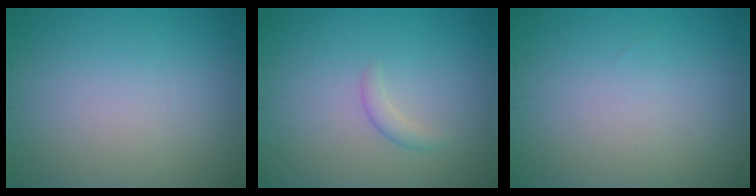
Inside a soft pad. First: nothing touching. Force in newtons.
{"total": 1.1, "press": 1.1, "slide": 0.0}
{"total": 0.0}